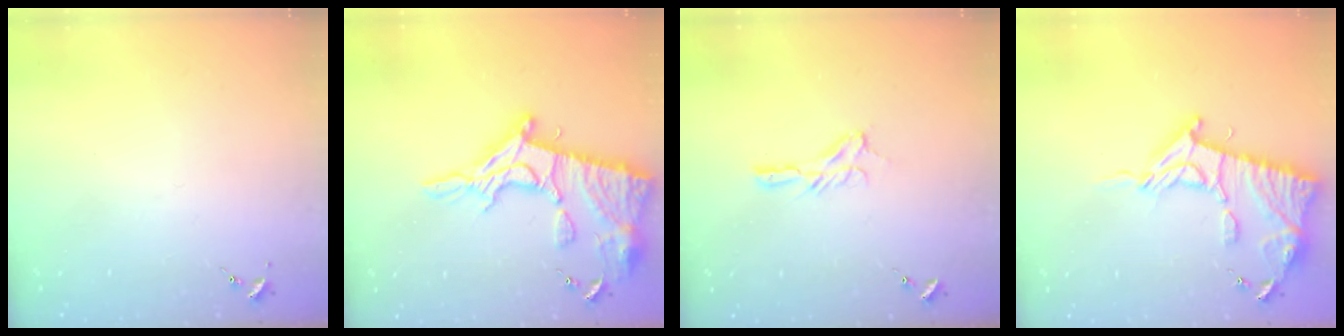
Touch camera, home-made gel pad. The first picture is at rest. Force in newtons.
{"total": 24.8, "press": 24.7, "slide": 2.3}
{"total": 7.7, "press": 7.7, "slide": 0.2}
{"total": 16.6, "press": 16.5, "slide": 1.3}